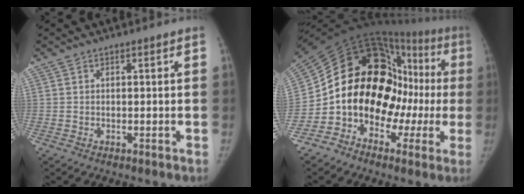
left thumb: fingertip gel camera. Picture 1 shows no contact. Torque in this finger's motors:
{"motor_torque": [0.54, 3.03, 2.61, 0.17, 0.59]}